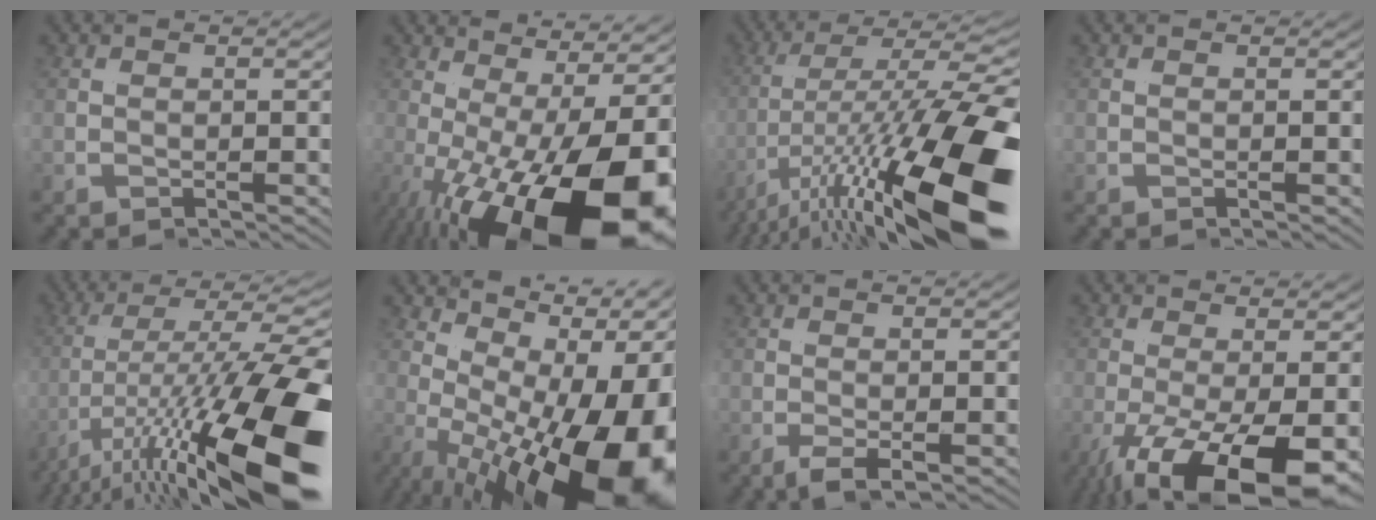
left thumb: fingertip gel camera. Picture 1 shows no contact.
{"total": 14.4, "force": [-3.7, 5.6, 12.8], "torque": [-0.211, -0.015, -0.044]}
{"total": 12.3, "force": [-5.1, 1.6, 11.1], "torque": [-0.191, 0.011, -0.081]}
{"total": 0.0}
{"total": 11.4, "force": [-4.8, 0.6, 10.3], "torque": [-0.175, 0.013, -0.078]}
{"total": 13.9, "force": [-2.2, 5.4, 12.7], "torque": [-0.196, 0.000, -0.023]}
{"total": 1.8, "force": [0.4, -1.5, 1.0], "torque": [-0.013, 0.015, -0.006]}
{"total": 7.0, "force": [-3.0, 1.0, 6.3], "torque": [-0.098, -0.004, -0.048]}